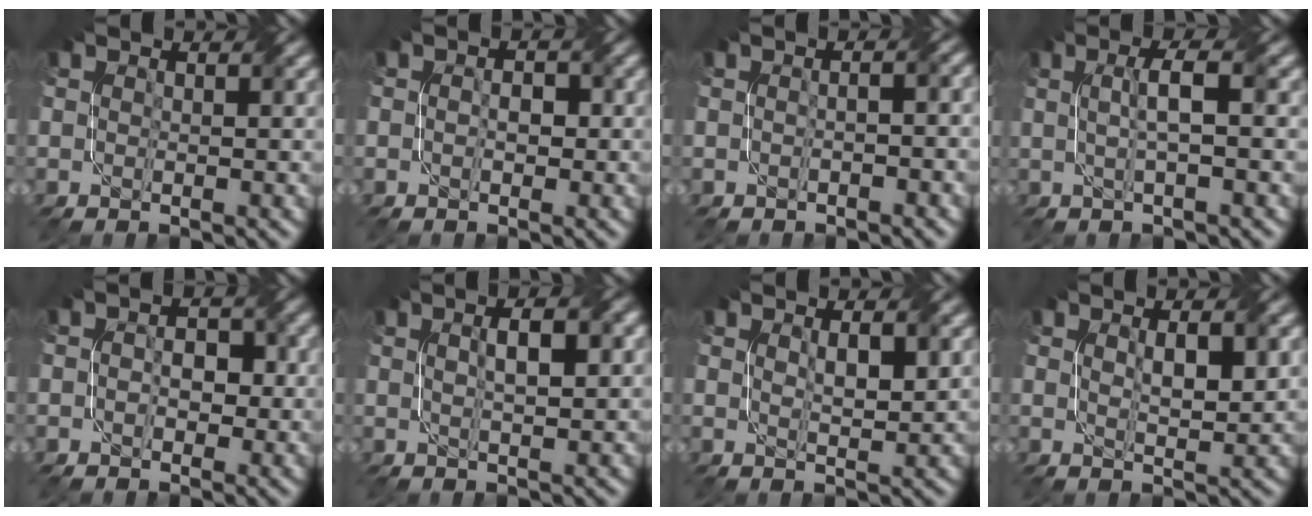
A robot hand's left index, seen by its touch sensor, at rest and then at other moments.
{"total": 1.4, "force": [-0.4, 0.8, 1.0], "torque": [-0.015, 0.005, -0.006]}
{"total": 2.2, "force": [-0.2, 0.9, 2.0], "torque": [-0.023, 0.005, -0.012]}
{"total": 2.9, "force": [0.1, 0.5, 2.9], "torque": [-0.053, 0.010, 0.001]}
{"total": 2.4, "force": [-0.2, 1.7, 1.7], "torque": [-0.004, 0.004, -0.010]}
{"total": 3.4, "force": [0.9, 0.9, 3.2], "torque": [-0.042, 0.006, 0.010]}
{"total": 2.0, "force": [0.7, 0.6, 1.8], "torque": [-0.035, -0.001, 0.018]}
{"total": 2.7, "force": [0.8, 0.7, 2.4], "torque": [-0.047, 0.002, 0.018]}